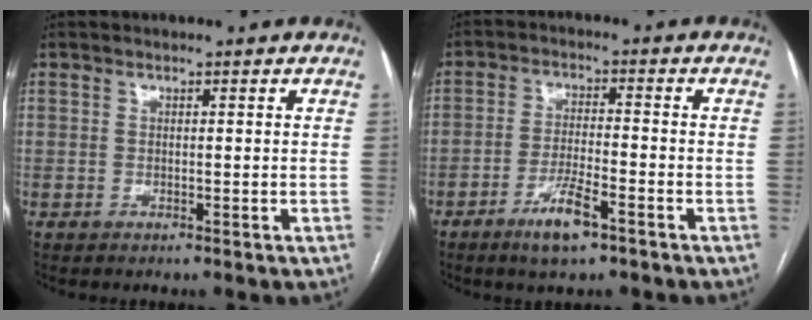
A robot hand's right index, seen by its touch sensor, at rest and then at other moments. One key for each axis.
{"total": 6.5, "fx": -4.0, "fy": 1.0, "fz": 5.0, "tx": -0.098, "ty": -0.007, "tz": -0.069}